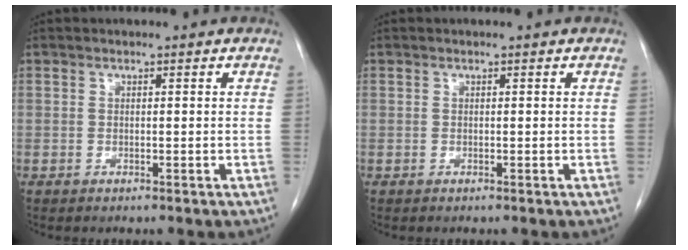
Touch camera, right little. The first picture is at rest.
{"total": 0.0}